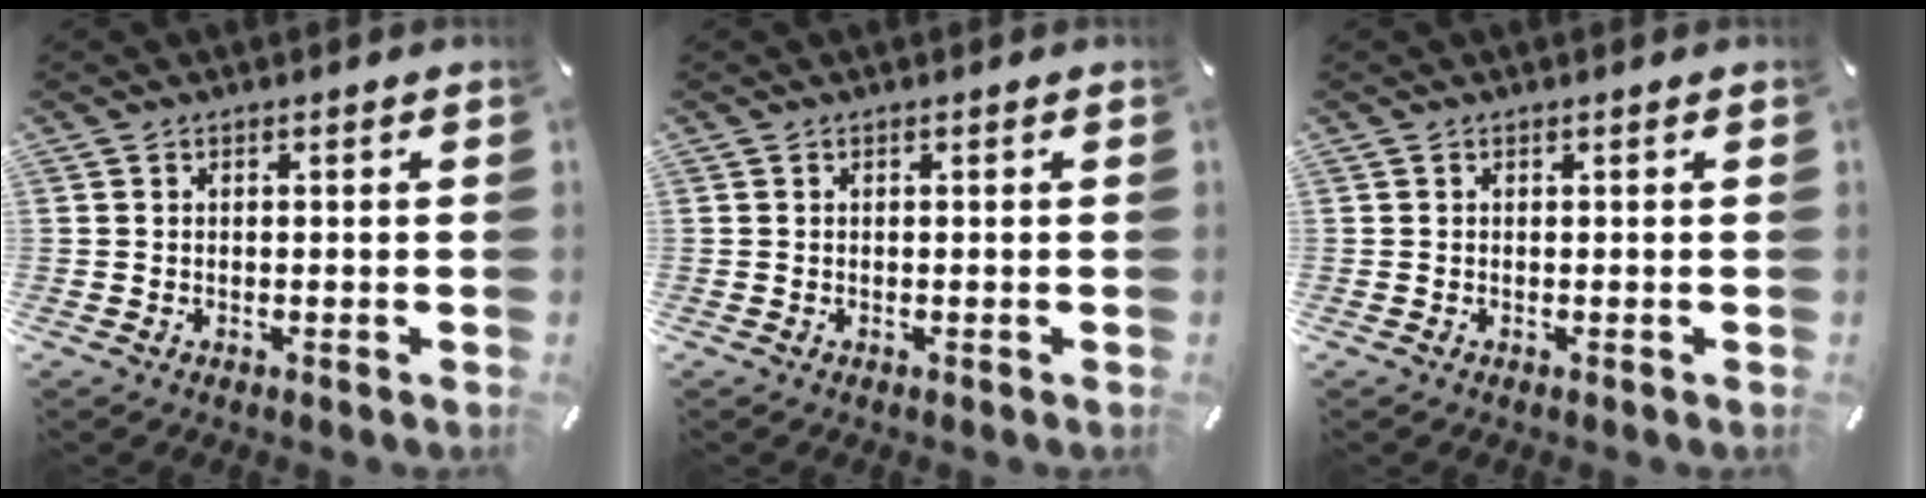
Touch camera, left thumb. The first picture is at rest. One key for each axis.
{"total": 0.0}
{"total": 0.0}